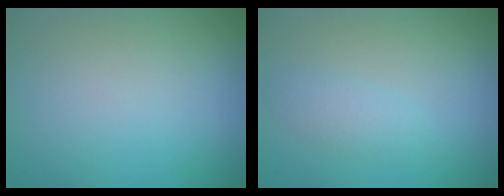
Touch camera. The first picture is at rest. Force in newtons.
{"total": 1.5, "press": 1.5, "slide": 0.1}